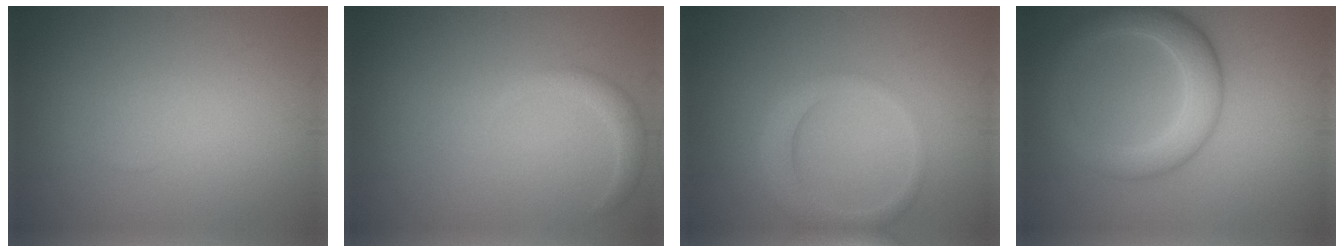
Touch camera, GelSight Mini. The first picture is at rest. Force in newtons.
{"total": 1.5, "press": 1.5, "slide": 0.2}
{"total": 2.9, "press": 2.9, "slide": 0.2}
{"total": 4.6, "press": 4.6, "slide": 0.3}